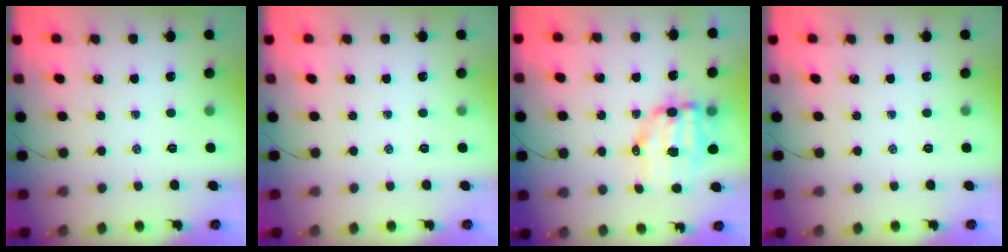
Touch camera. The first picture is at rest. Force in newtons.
{"total": 0.0}
{"total": 10.0, "press": 9.7, "slide": 2.2}
{"total": 0.0}